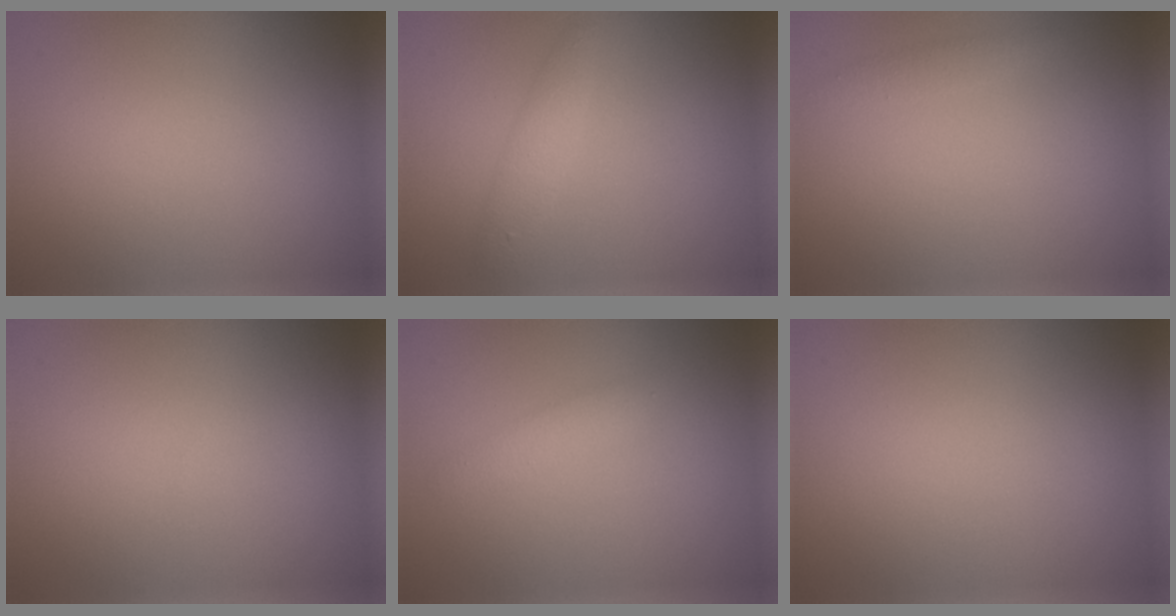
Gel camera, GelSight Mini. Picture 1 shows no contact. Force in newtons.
{"total": 1.6, "press": 1.6, "slide": 0.1}
{"total": 0.9, "press": 0.9, "slide": 0.0}
{"total": 0.0}
{"total": 1.3, "press": 1.3, "slide": 0.0}
{"total": 0.0}